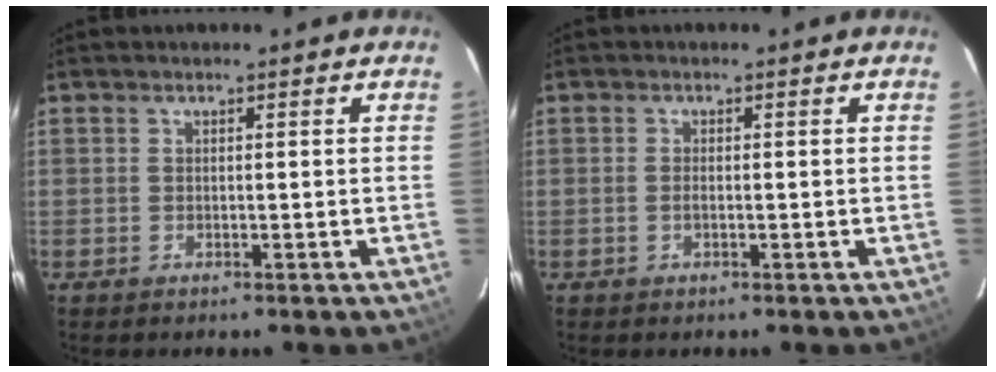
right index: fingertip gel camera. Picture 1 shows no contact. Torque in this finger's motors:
{"motor_torque": [-0.39, 0.03, -0.07, -0.01]}